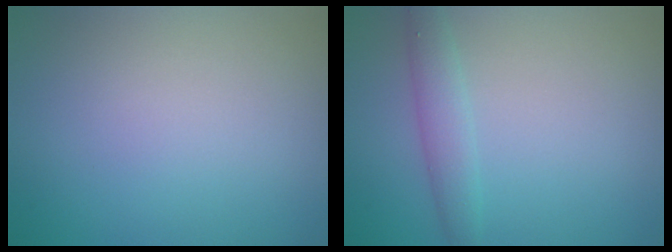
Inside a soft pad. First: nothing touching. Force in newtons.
{"total": 2.3, "press": 2.3, "slide": 0.1}